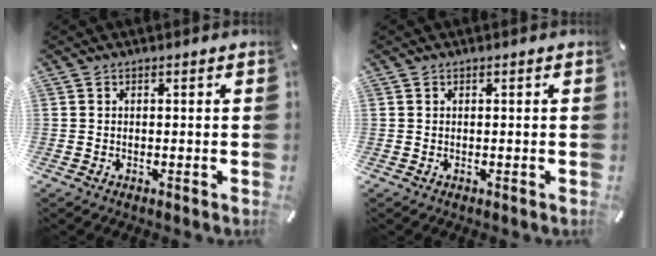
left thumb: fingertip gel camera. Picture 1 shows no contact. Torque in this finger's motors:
{"motor_torque": [-0.40, -0.30, -0.08, -0.01, 0.00]}